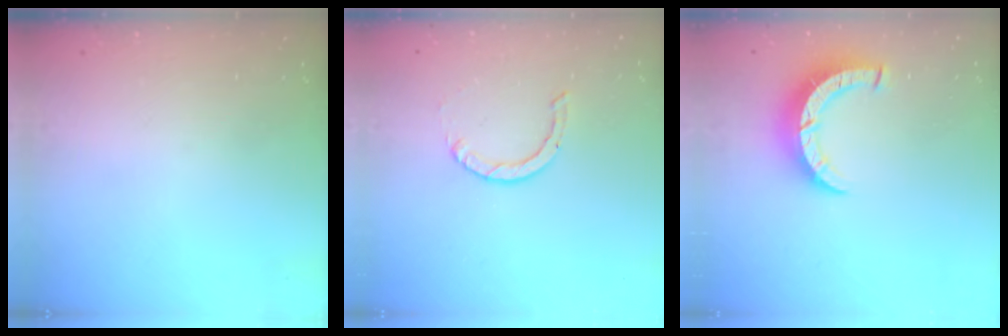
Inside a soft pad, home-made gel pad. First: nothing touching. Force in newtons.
{"total": 0.9, "press": 0.9, "slide": 0.1}
{"total": 8.3, "press": 8.3, "slide": 0.6}